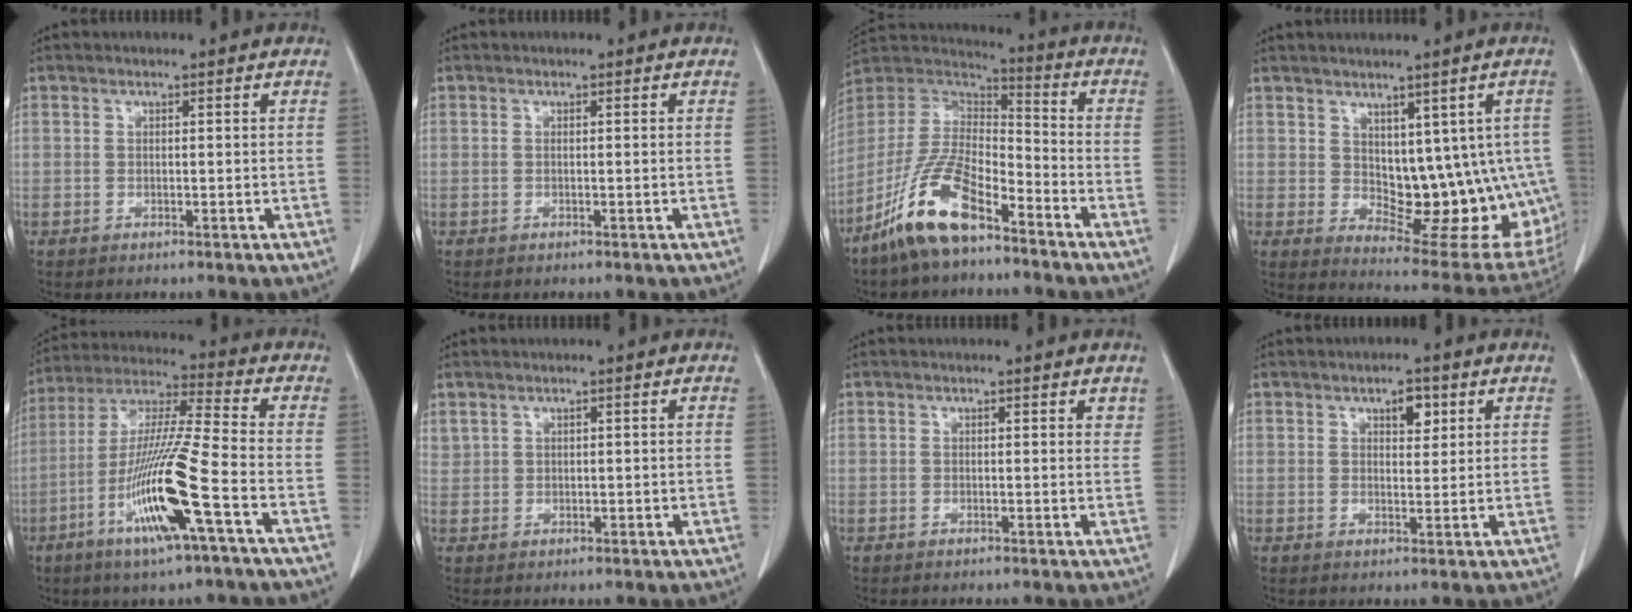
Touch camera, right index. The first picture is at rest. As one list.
[{"total": 0.0}, {"total": 13.9, "force": [-9.2, 4.3, 9.5], "torque": [-0.202, 0.006, -0.177]}, {"total": 14.5, "force": [0.0, 7.8, 12.2], "torque": [-0.126, 0.003, 0.022]}, {"total": 15.6, "force": [-6.0, -0.3, 14.4], "torque": [-0.292, -0.016, -0.114]}, {"total": 1.6, "force": [1.2, 1.0, 0.4], "torque": [-0.006, 0.008, 0.032]}, {"total": 1.3, "force": [1.0, 0.6, 0.6], "torque": [-0.003, -0.002, 0.006]}, {"total": 3.3, "force": [1.7, 1.5, 2.4], "torque": [-0.037, -0.002, 0.025]}]